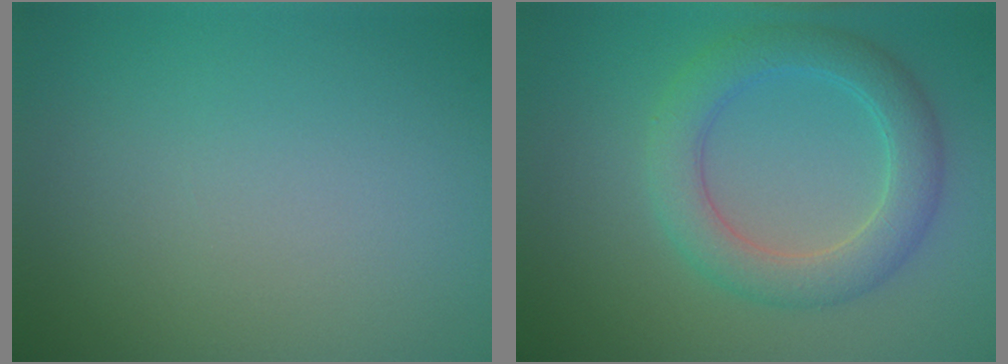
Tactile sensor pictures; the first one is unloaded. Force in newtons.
{"total": 4.5, "press": 4.5, "slide": 0.0}